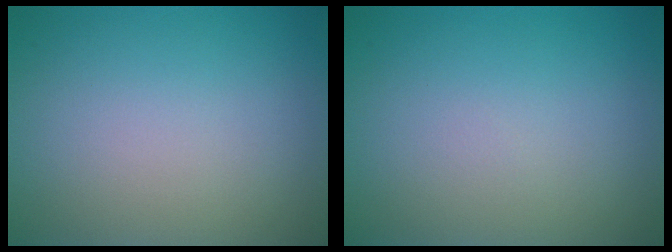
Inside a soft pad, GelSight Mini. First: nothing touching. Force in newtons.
{"total": 0.0}